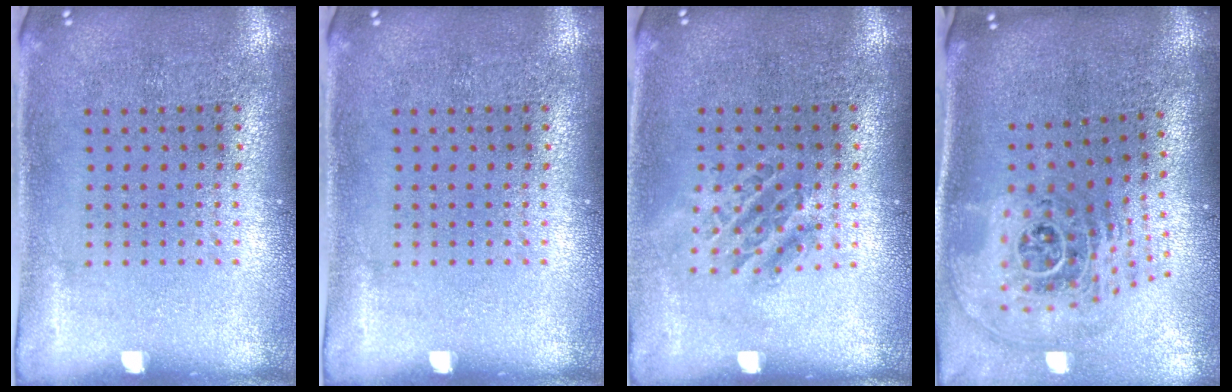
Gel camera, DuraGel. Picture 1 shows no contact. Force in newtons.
{"total": 0.0}
{"total": 1.1, "press": 1.1, "slide": 0.3}
{"total": 2.6, "press": 1.8, "slide": 1.9}